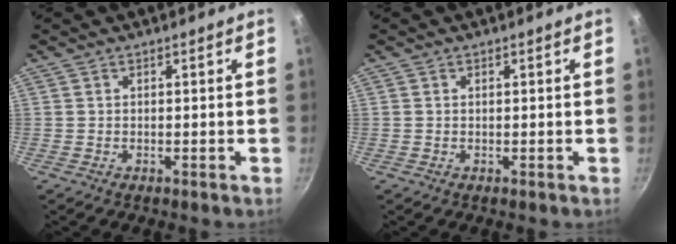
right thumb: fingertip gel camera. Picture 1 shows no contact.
{"total": 0.0}